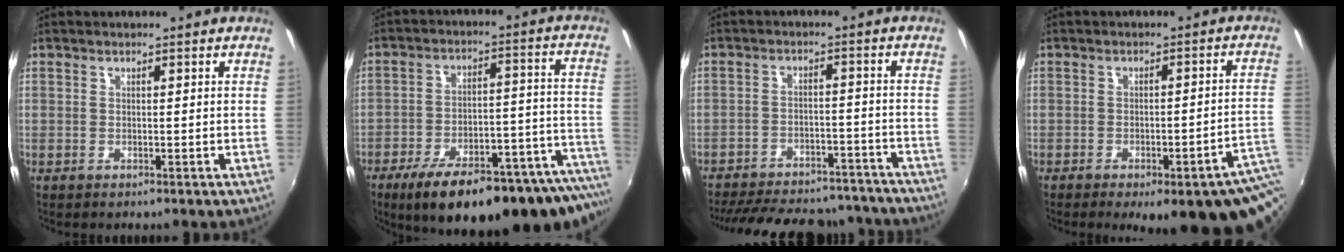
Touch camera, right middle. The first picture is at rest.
{"total": 27.2, "force": [-21.4, 5.6, 15.7], "torque": [-0.212, -0.037, -0.296]}
{"total": 24.9, "force": [-21.6, 8.3, 9.1], "torque": [-0.191, 0.023, -0.271]}
{"total": 18.3, "force": [-10.3, 4.9, 14.3], "torque": [-0.151, -0.022, -0.112]}